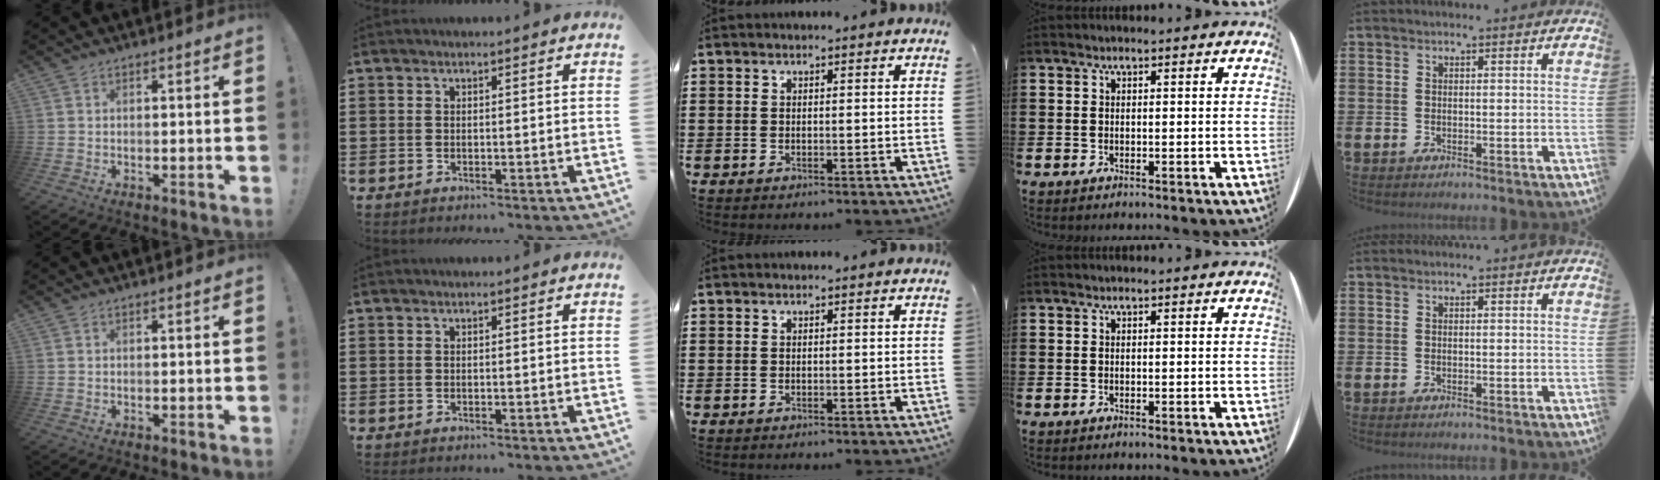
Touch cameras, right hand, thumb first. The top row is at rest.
{}